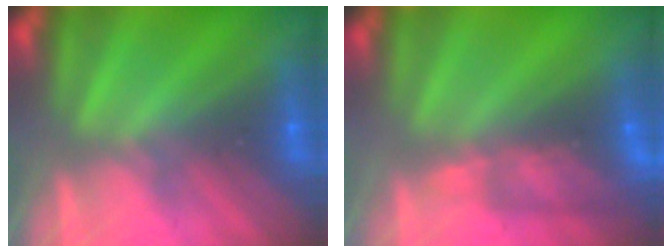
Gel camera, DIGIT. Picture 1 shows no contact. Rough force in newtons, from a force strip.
{"total": 5.9}